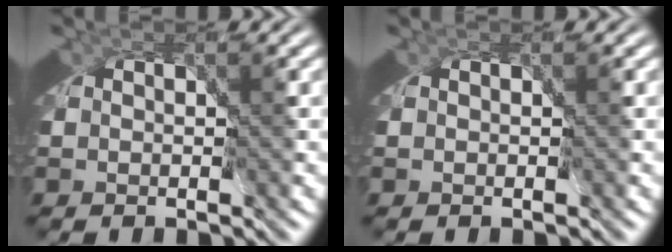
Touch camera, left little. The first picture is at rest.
{"total": 0.0}